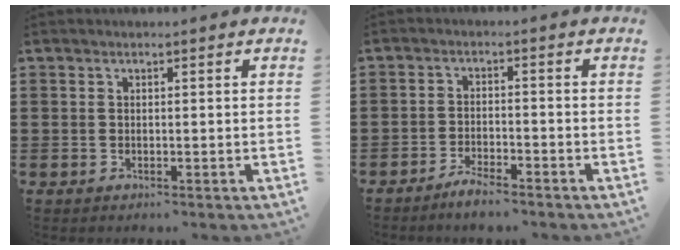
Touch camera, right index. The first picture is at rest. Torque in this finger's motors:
{"motor_torque": [0.16, 0.33, 0.20, 0.03]}